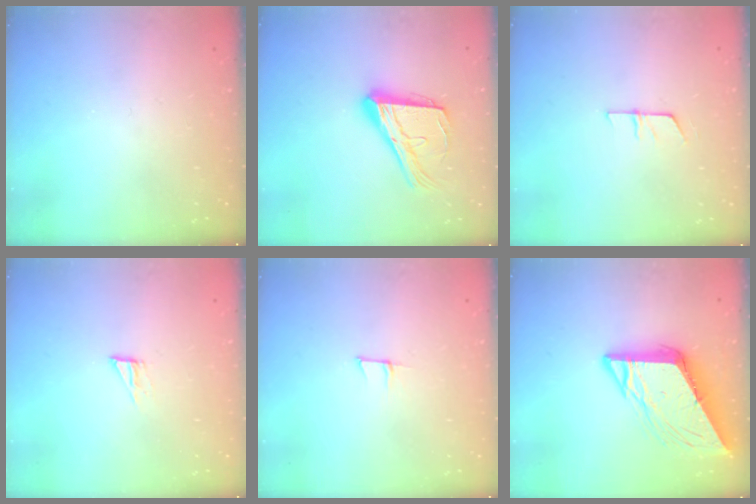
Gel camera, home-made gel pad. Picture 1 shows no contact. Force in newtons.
{"total": 17.9, "press": 17.8, "slide": 1.9}
{"total": 5.4, "press": 5.4, "slide": 0.4}
{"total": 4.3, "press": 4.3, "slide": 0.3}
{"total": 5.5, "press": 5.4, "slide": 0.8}
{"total": 11.0, "press": 10.9, "slide": 1.2}